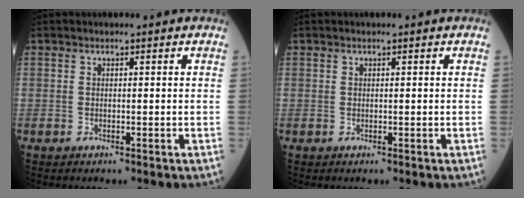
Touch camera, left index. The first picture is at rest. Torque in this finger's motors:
{"motor_torque": [0.10, 0.16, 0.00, -0.06]}